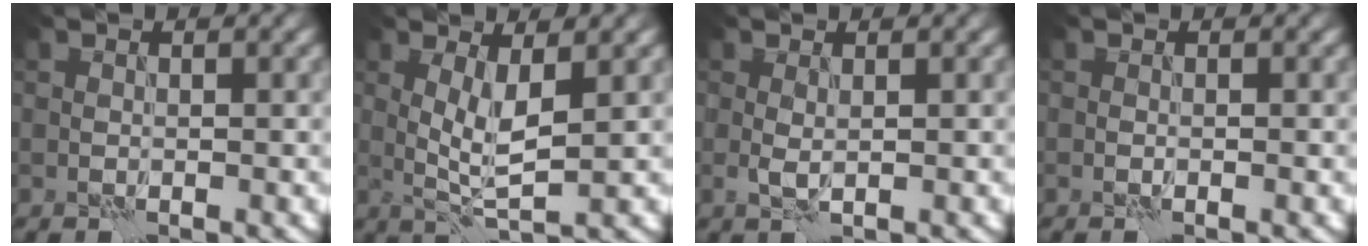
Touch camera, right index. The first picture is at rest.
{"total": 3.4, "force": [0.6, 0.8, 3.2], "torque": [-0.064, -0.005, 0.016]}
{"total": 1.2, "force": [0.1, 0.5, 1.1], "torque": [-0.026, 0.000, 0.002]}
{"total": 0.0}